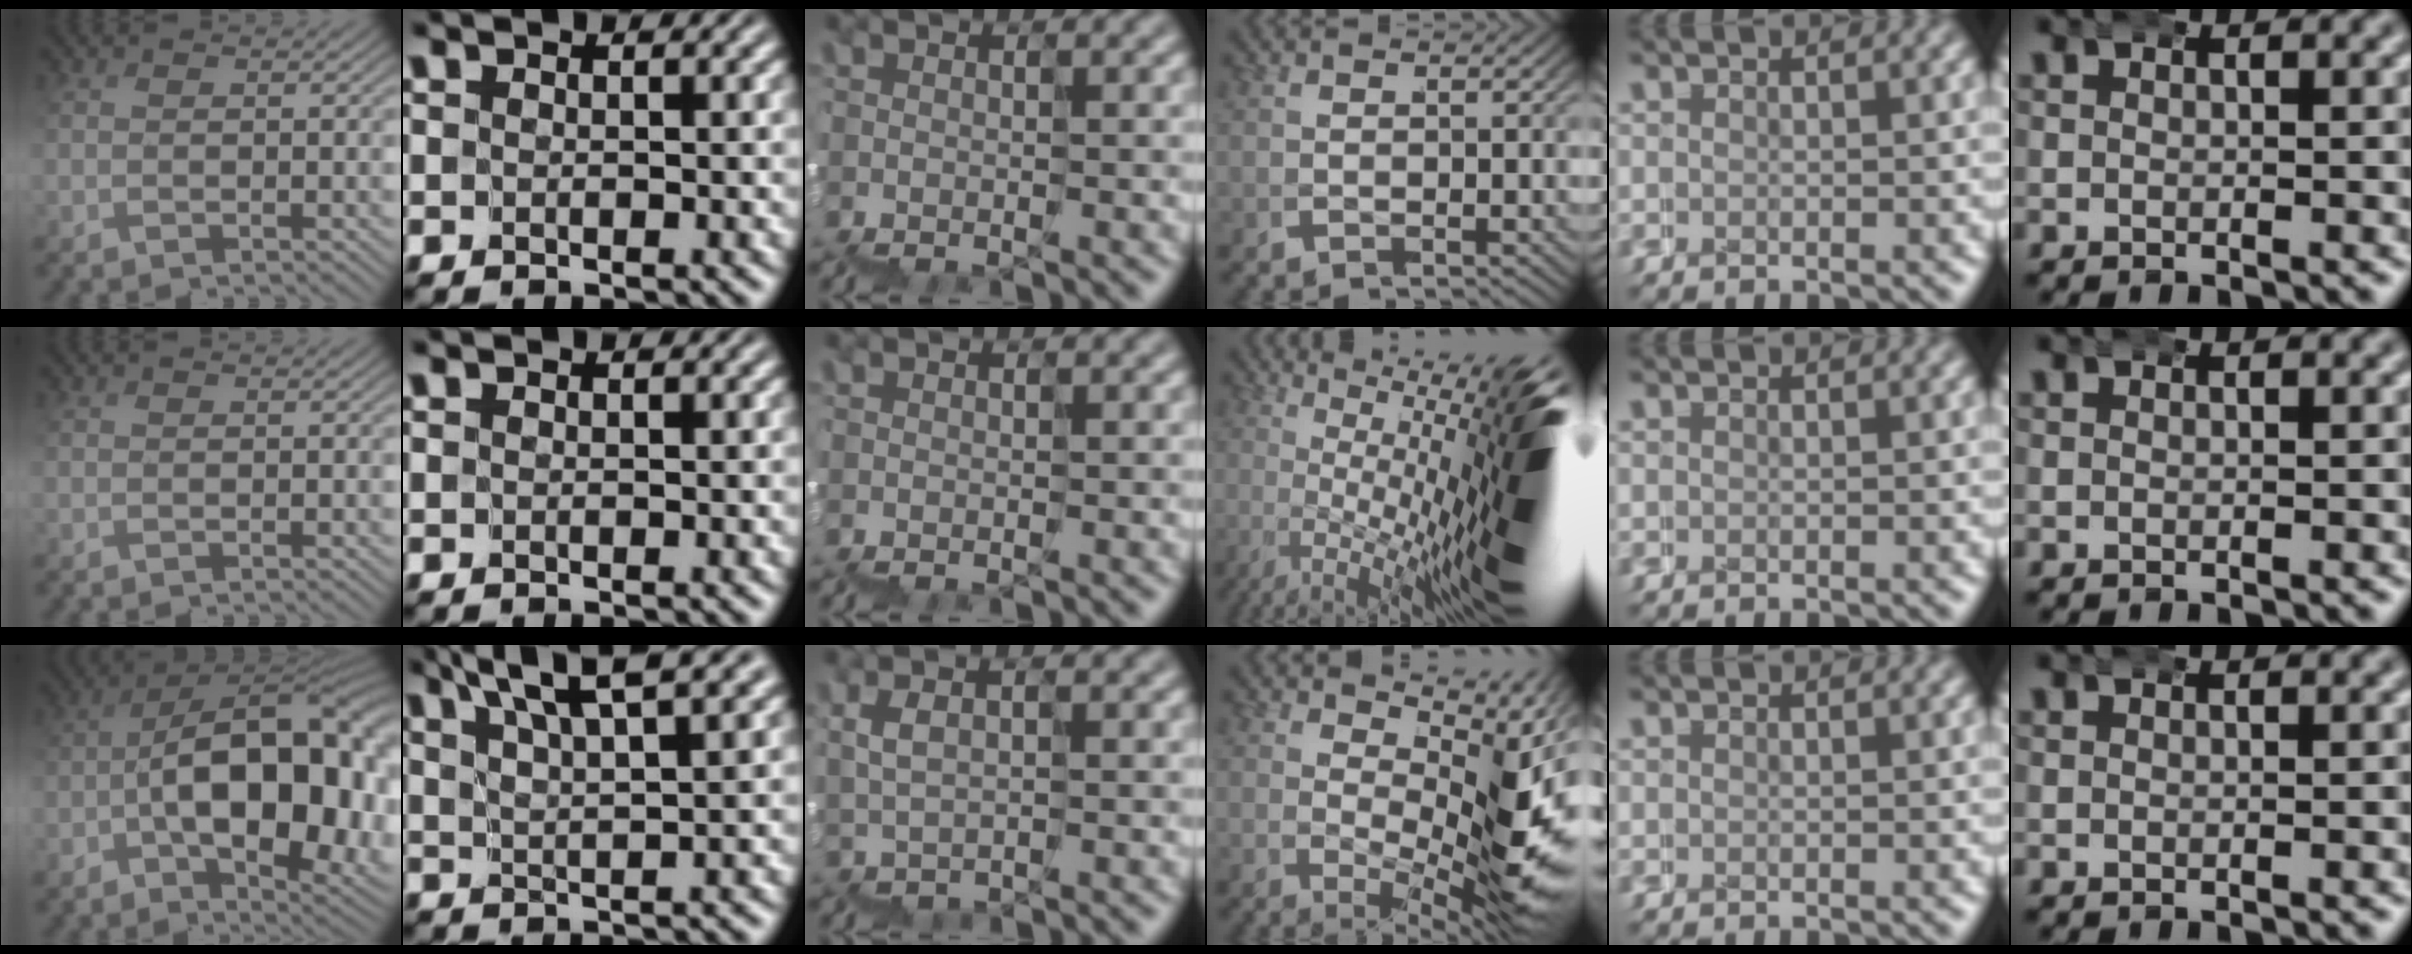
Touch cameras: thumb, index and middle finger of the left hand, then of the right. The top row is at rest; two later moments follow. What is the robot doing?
{"motion": "wrap", "object": "duck tape"}